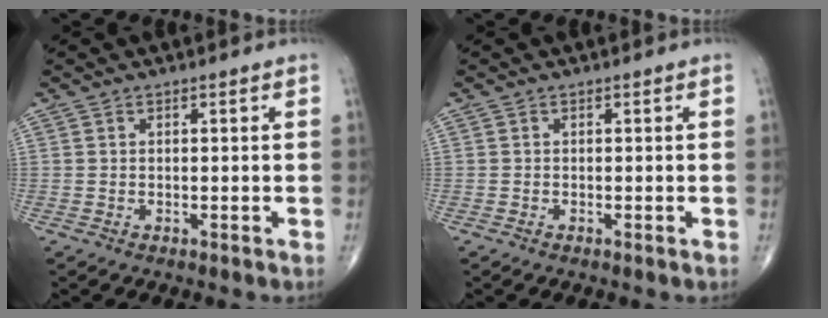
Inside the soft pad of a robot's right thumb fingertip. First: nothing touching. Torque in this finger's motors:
{"motor_torque": [3.12, 1.88, -0.14, -0.22, 0.00]}